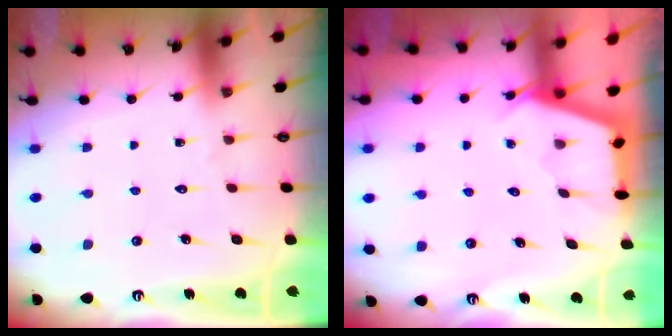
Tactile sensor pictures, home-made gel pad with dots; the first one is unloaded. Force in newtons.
{"total": 2.6, "press": 2.6, "slide": 0.3}